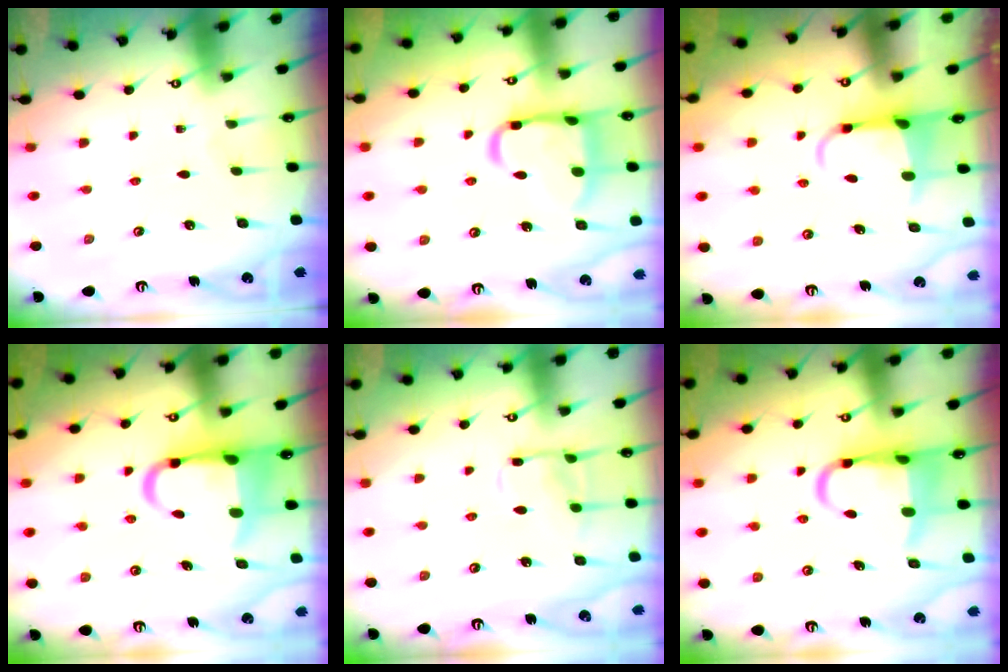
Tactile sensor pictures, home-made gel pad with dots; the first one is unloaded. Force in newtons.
{"total": 15.3, "press": 15.2, "slide": 1.6}
{"total": 3.8, "press": 3.7, "slide": 1.0}
{"total": 9.7, "press": 9.3, "slide": 2.8}
{"total": 9.9, "press": 9.8, "slide": 0.8}
{"total": 9.4, "press": 9.2, "slide": 2.0}